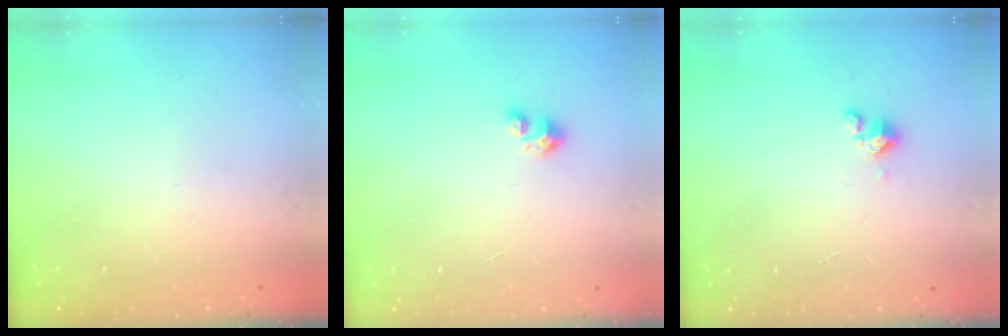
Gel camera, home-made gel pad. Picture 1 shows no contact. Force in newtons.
{"total": 1.7, "press": 1.7, "slide": 0.1}
{"total": 1.8, "press": 1.7, "slide": 0.4}